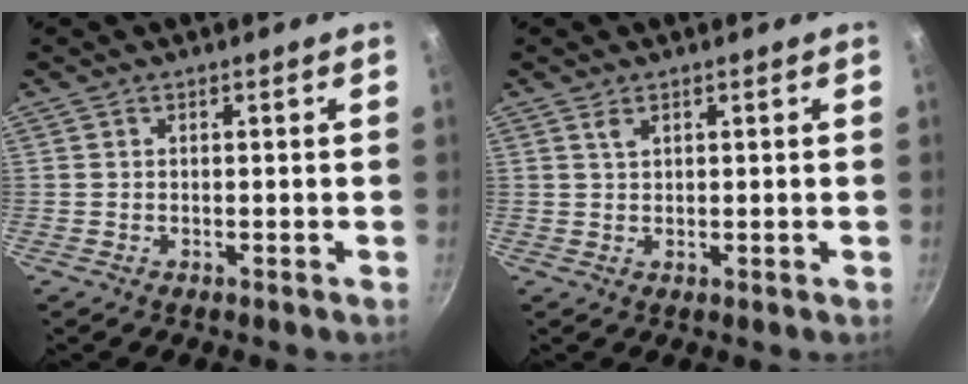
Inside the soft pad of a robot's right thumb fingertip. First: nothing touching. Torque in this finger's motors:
{"motor_torque": [-0.44, 0.60, 0.01, 0.21, 0.07]}